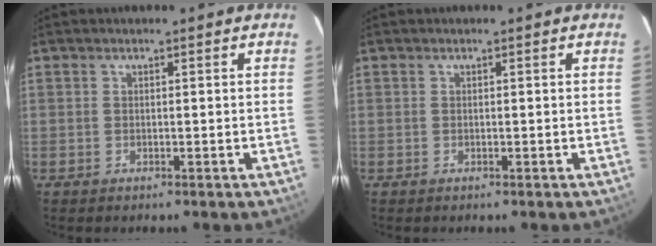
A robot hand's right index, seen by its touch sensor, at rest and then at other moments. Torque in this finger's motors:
{"motor_torque": [-0.02, 0.02, 0.00, 0.00]}